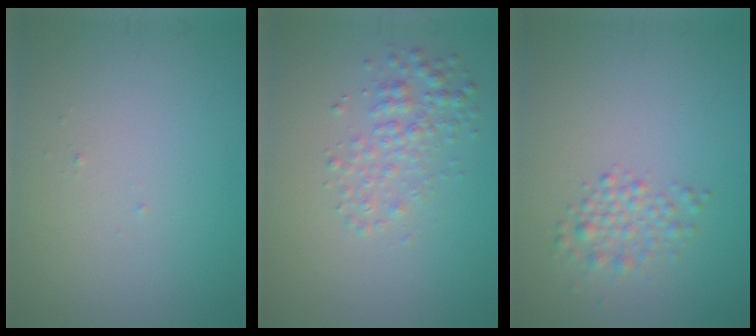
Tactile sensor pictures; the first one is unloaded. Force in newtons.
{"total": 2.6, "press": 2.6, "slide": 0.0}
{"total": 2.2, "press": 2.2, "slide": 0.1}